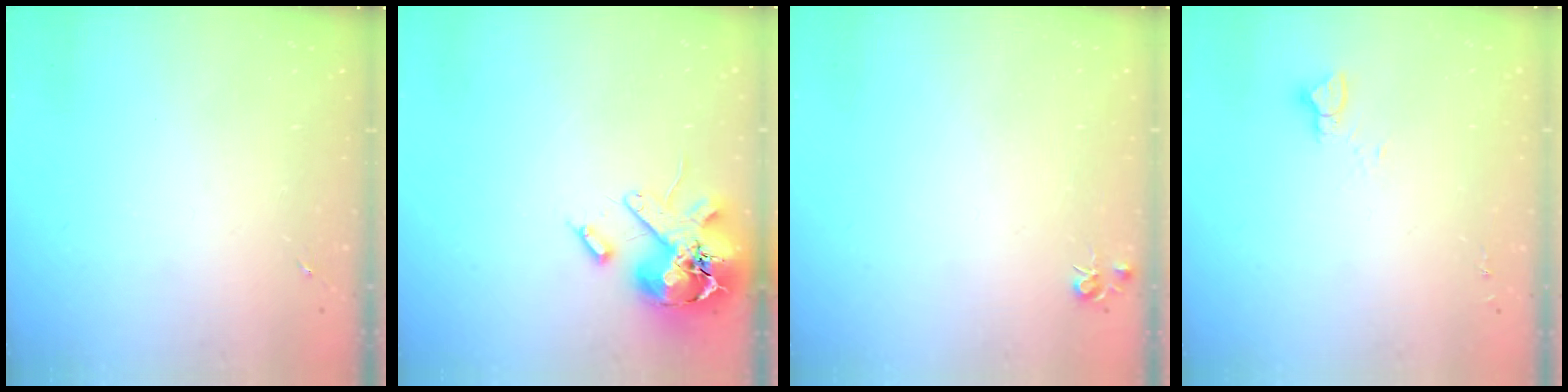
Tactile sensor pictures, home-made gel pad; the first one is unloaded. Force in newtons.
{"total": 16.0, "press": 15.8, "slide": 2.6}
{"total": 4.3, "press": 4.3, "slide": 0.5}
{"total": 3.9, "press": 3.9, "slide": 0.4}